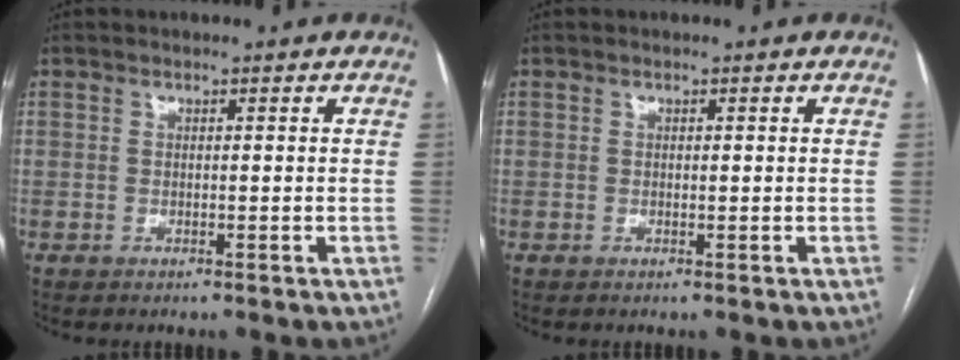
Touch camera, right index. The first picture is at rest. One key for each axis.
{"total": 0.0}